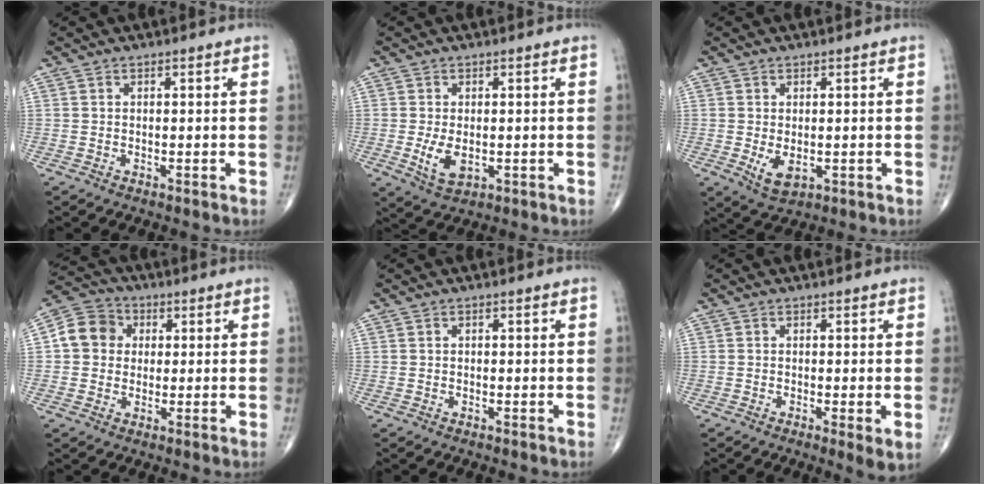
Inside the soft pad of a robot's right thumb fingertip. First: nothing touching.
{"total": 5.2, "force": [-0.8, 2.9, 4.2], "torque": [-0.079, -0.012, -0.007]}
{"total": 4.2, "force": [-0.7, 2.4, 3.4], "torque": [-0.052, -0.010, -0.001]}
{"total": 8.1, "force": [1.1, 7.2, 3.6], "torque": [-0.050, 0.015, 0.006]}
{"total": 0.0}
{"total": 3.3, "force": [-0.8, 0.5, 3.2], "torque": [-0.056, -0.013, -0.017]}